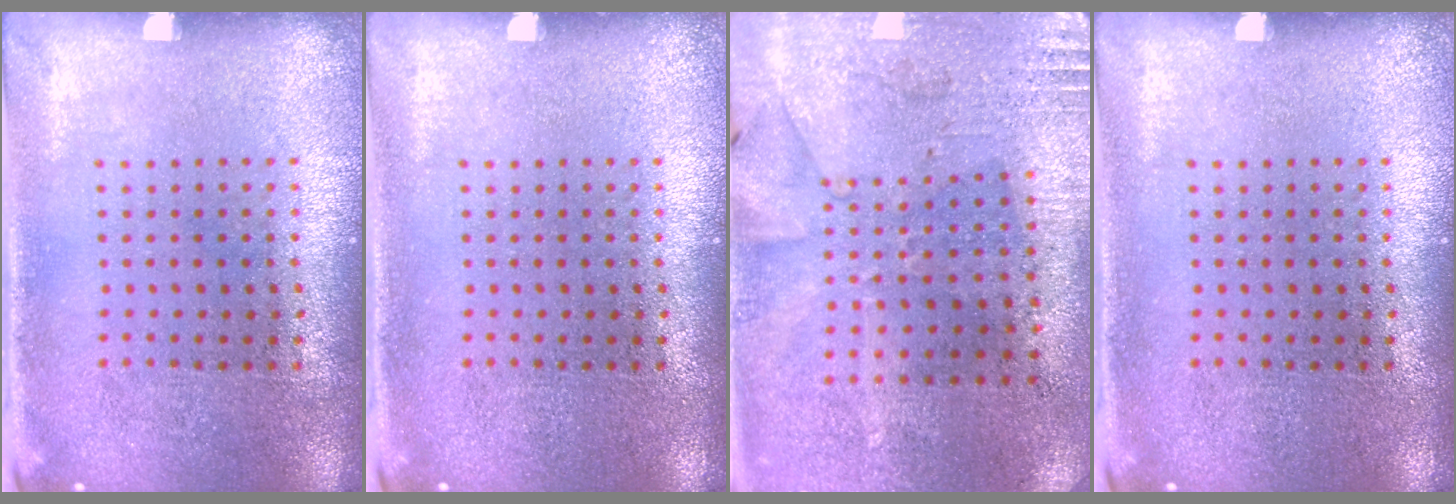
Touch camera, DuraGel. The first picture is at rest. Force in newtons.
{"total": 0.0}
{"total": 2.8, "press": 2.2, "slide": 1.7}
{"total": 0.0}